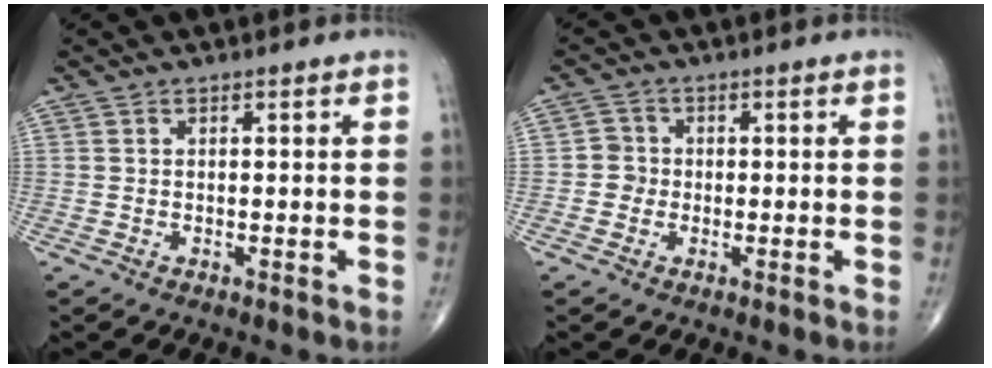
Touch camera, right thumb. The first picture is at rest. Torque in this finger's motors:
{"motor_torque": [0.08, -0.21, 0.08, 0.13, 0.00]}